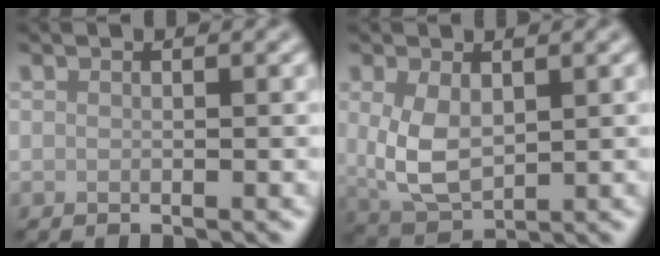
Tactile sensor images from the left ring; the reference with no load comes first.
{"total": 4.8, "force": [0.6, 2.9, 3.8], "torque": [-0.089, -0.004, 0.021]}